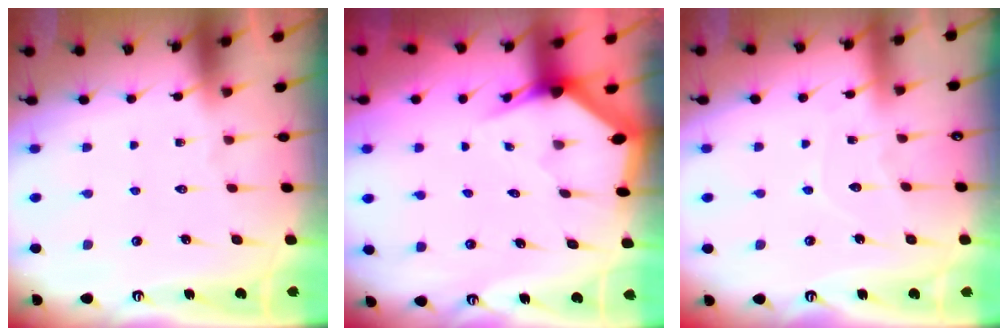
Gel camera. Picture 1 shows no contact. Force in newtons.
{"total": 3.1, "press": 3.1, "slide": 0.2}
{"total": 5.0, "press": 5.0, "slide": 0.1}